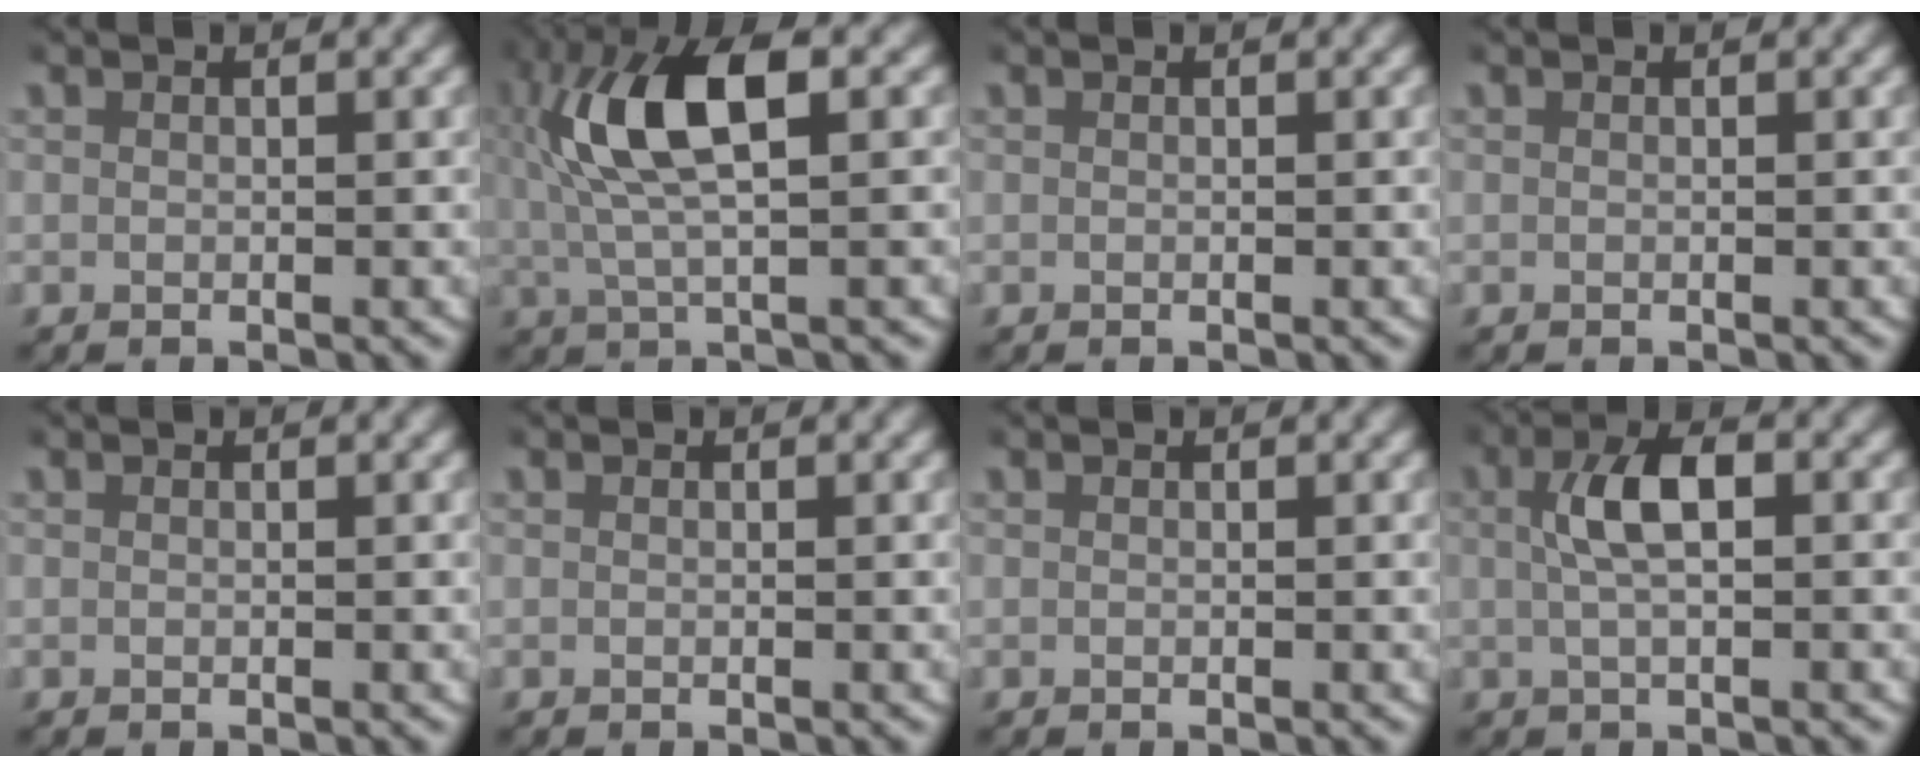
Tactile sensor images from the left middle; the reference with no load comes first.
{"total": 8.7, "force": [1.6, 3.2, 7.9], "torque": [-0.166, 0.014, 0.024]}
{"total": 0.0}
{"total": 0.0}
{"total": 0.0}
{"total": 0.0}
{"total": 0.0}
{"total": 3.6, "force": [0.3, 1.2, 3.4], "torque": [-0.065, 0.012, 0.000]}